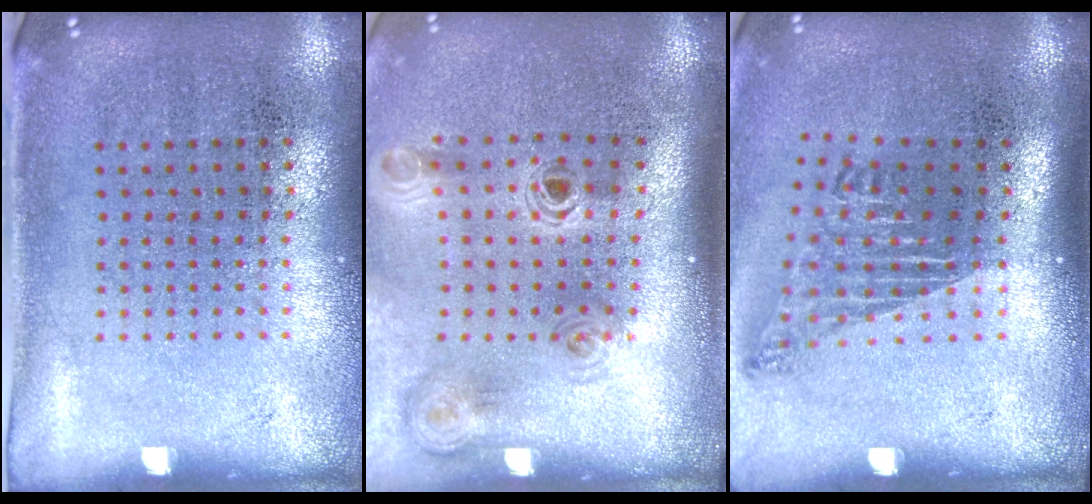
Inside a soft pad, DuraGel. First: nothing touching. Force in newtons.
{"total": 1.4, "press": 1.2, "slide": 0.8}
{"total": 1.7, "press": 1.1, "slide": 1.3}